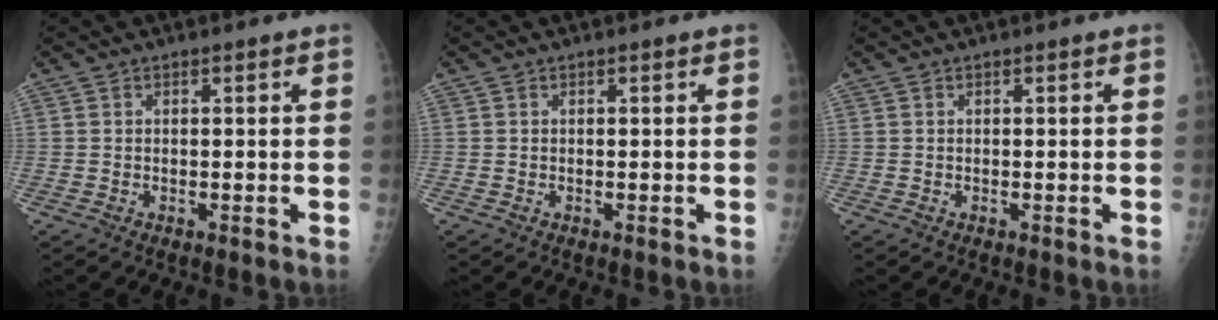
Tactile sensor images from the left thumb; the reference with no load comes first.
{"total": 0.0}
{"total": 0.0}